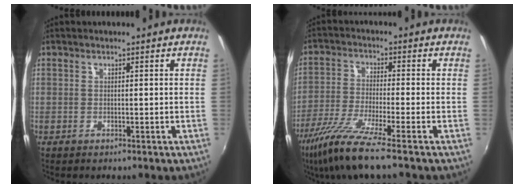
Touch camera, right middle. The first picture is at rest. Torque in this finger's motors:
{"motor_torque": [1.10, -1.04, 0.26, 0.11]}